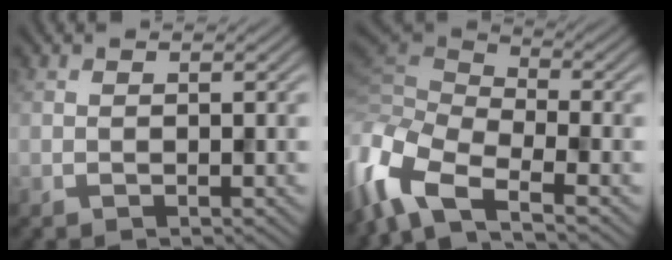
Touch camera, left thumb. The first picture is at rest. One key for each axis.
{"total": 10.6, "fx": -5.2, "fy": 4.5, "fz": 8.0, "tx": -0.208, "ty": -0.005, "tz": -0.114}